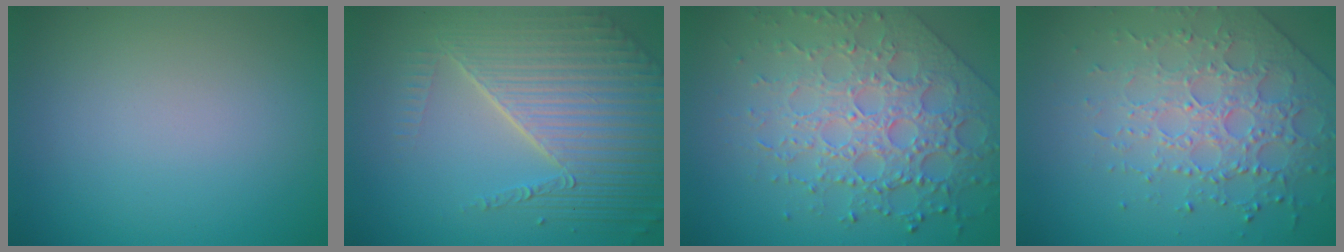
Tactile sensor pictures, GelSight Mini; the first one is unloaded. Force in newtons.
{"total": 8.5, "press": 5.6, "slide": 6.3}
{"total": 7.4, "press": 5.4, "slide": 5.1}
{"total": 4.2, "press": 4.1, "slide": 0.7}